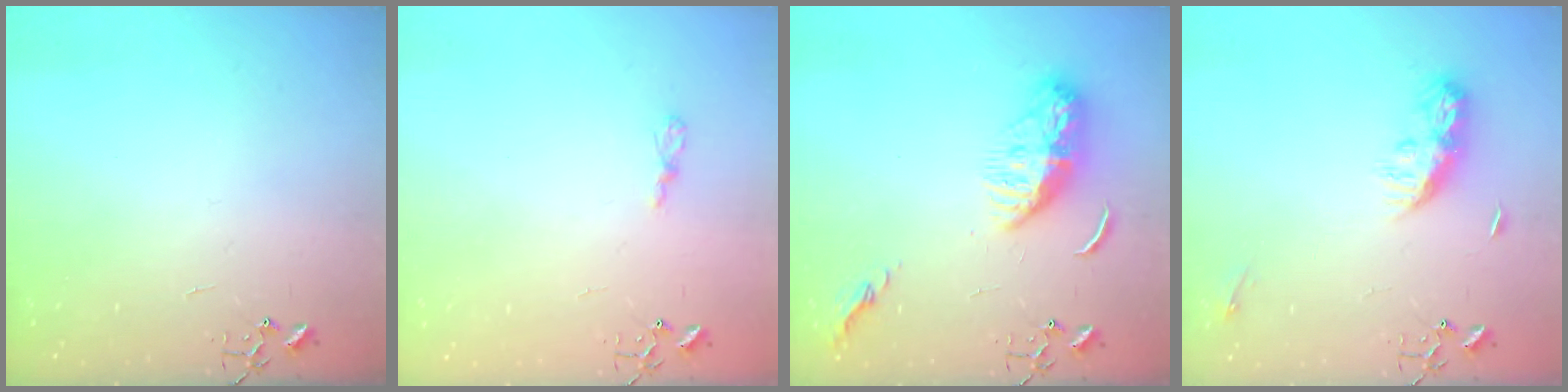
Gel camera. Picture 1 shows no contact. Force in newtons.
{"total": 4.8, "press": 4.7, "slide": 0.6}
{"total": 11.4, "press": 11.3, "slide": 0.9}
{"total": 8.7, "press": 8.7, "slide": 0.4}